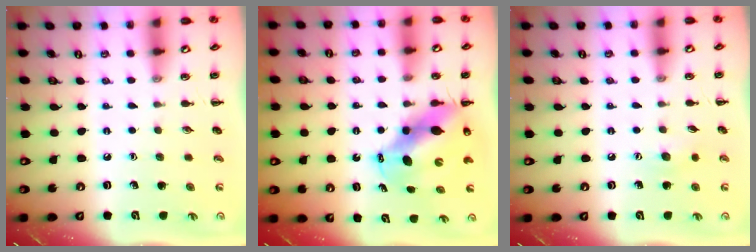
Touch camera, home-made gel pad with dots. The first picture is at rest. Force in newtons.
{"total": 10.6, "press": 10.2, "slide": 3.0}
{"total": 5.5, "press": 5.4, "slide": 1.3}